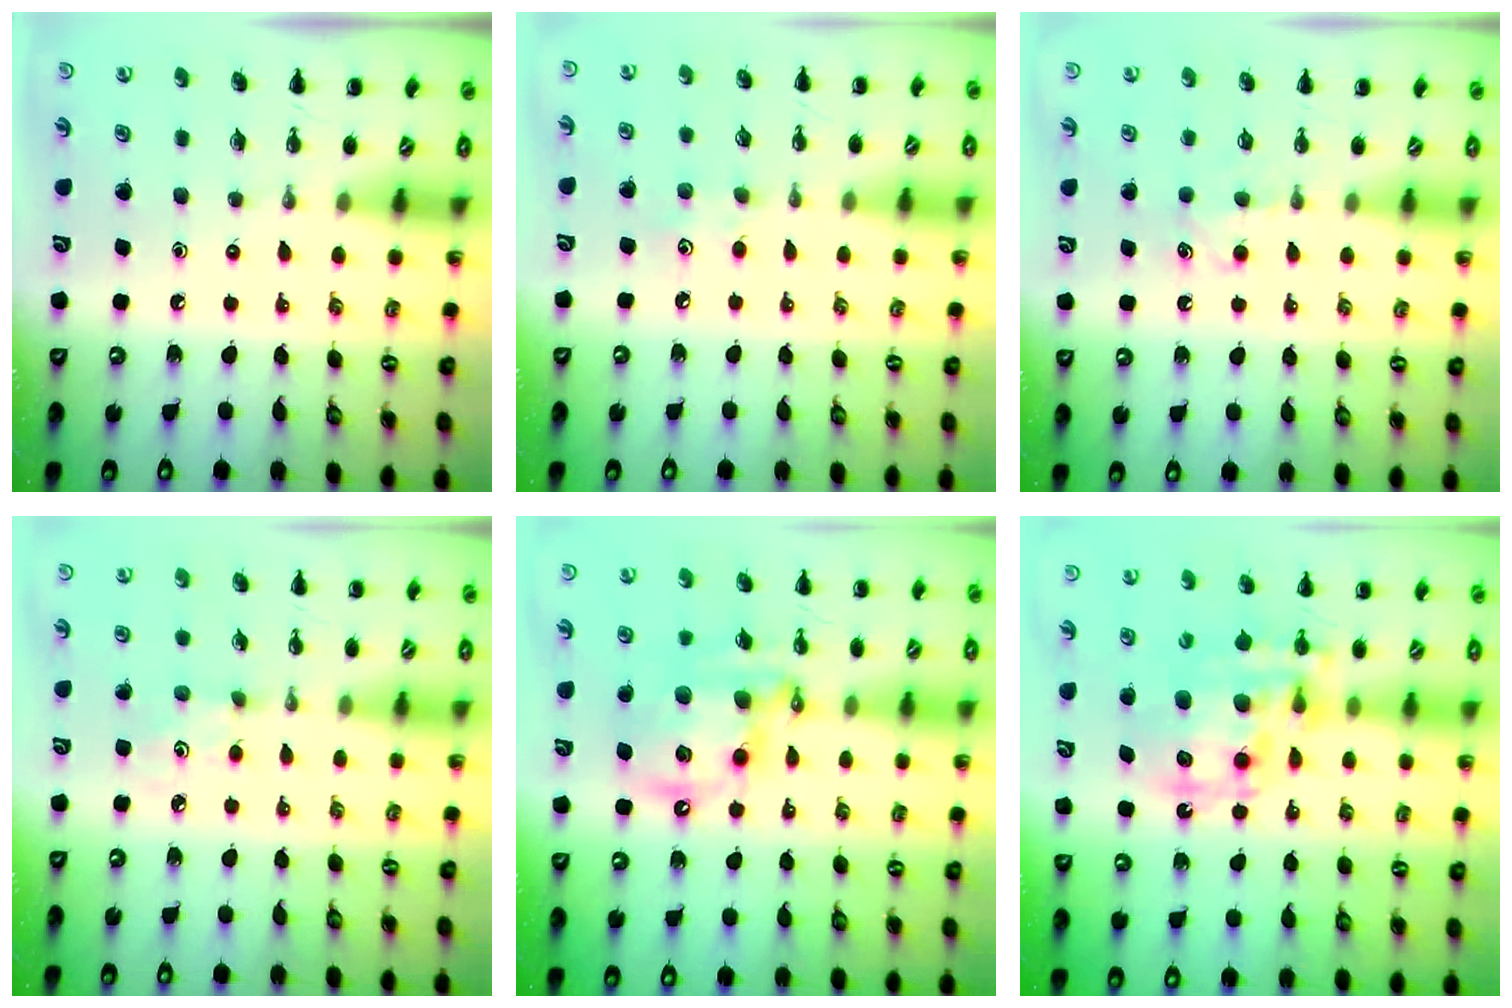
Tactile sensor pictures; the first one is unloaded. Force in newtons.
{"total": 5.1, "press": 4.9, "slide": 1.4}
{"total": 5.1, "press": 5.0, "slide": 1.2}
{"total": 3.5, "press": 3.4, "slide": 1.0}
{"total": 15.0, "press": 14.6, "slide": 3.6}
{"total": 15.5, "press": 15.1, "slide": 3.6}